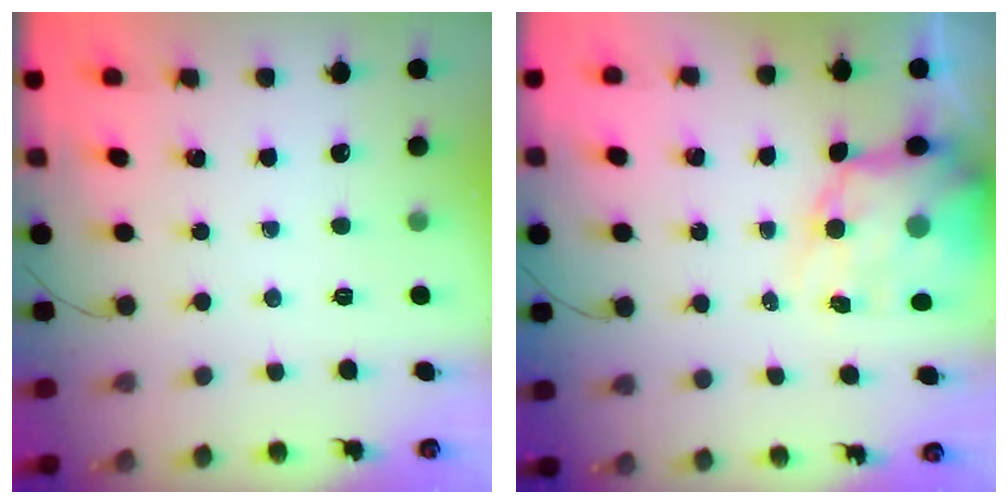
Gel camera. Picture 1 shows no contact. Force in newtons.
{"total": 10.2, "press": 9.7, "slide": 3.1}